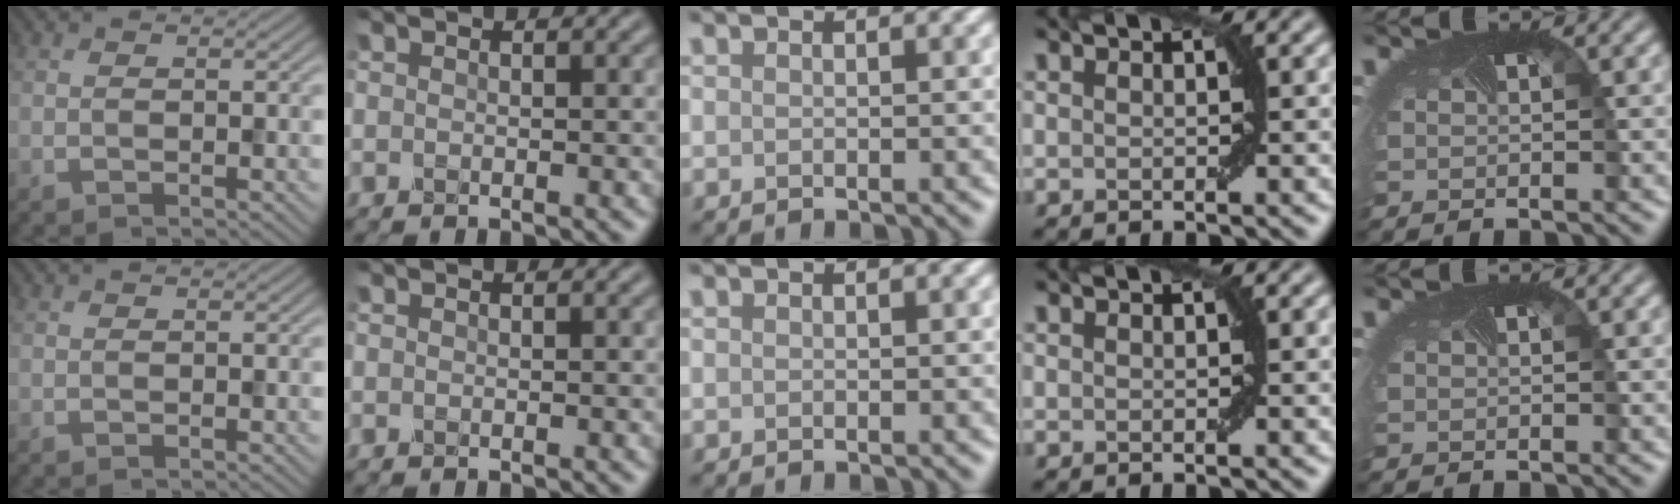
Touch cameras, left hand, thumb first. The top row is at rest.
{}